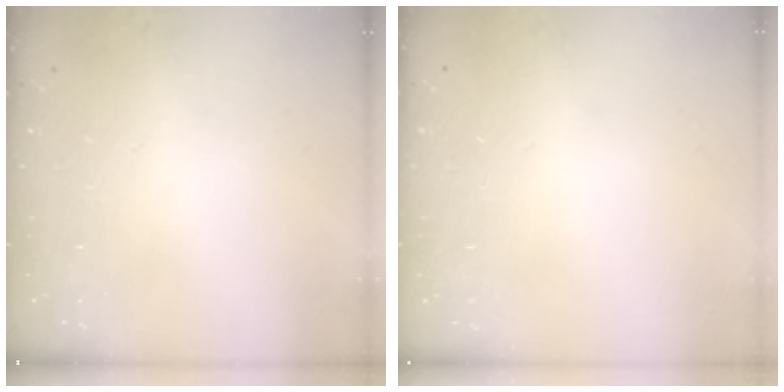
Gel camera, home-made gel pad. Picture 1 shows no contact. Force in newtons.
{"total": 0.0}